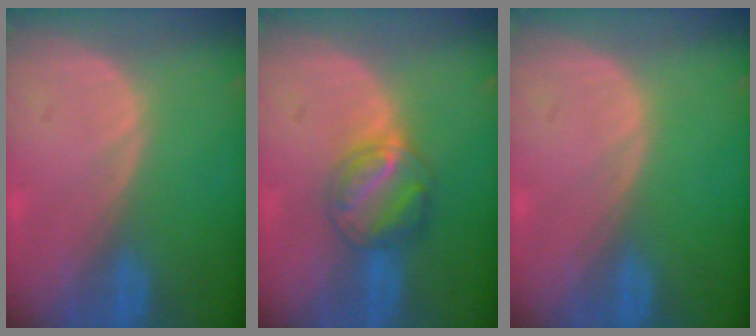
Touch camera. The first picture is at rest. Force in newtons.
{"total": 5.8, "press": 5.7, "slide": 1.0}
{"total": 0.0}